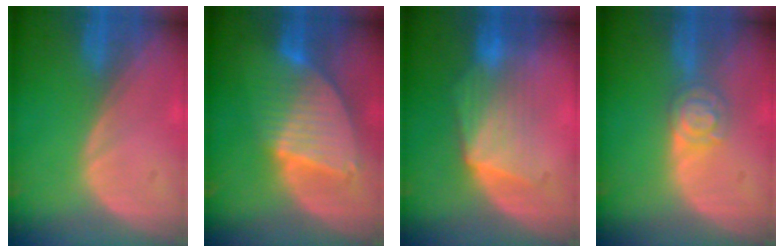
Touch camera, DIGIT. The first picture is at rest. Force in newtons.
{"total": 8.6, "press": 7.5, "slide": 4.1}
{"total": 7.3, "press": 7.0, "slide": 2.1}
{"total": 4.9, "press": 4.3, "slide": 2.4}